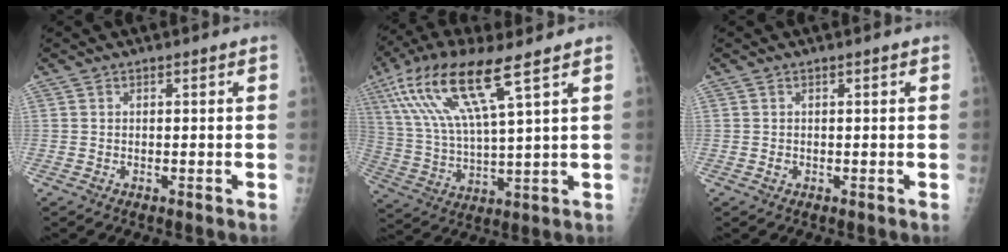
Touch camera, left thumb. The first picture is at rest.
{"total": 16.3, "force": [8.4, 2.7, 13.7], "torque": [-0.295, -0.020, 0.164]}
{"total": 0.5, "force": [-0.1, 0.4, 0.3], "torque": [0.001, 0.001, 0.000]}